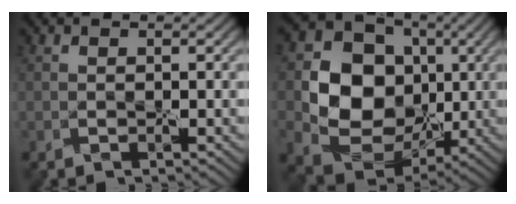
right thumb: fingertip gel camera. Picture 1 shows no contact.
{"total": 11.2, "force": [0.5, 9.5, 5.9], "torque": [-0.129, -0.005, 0.003]}